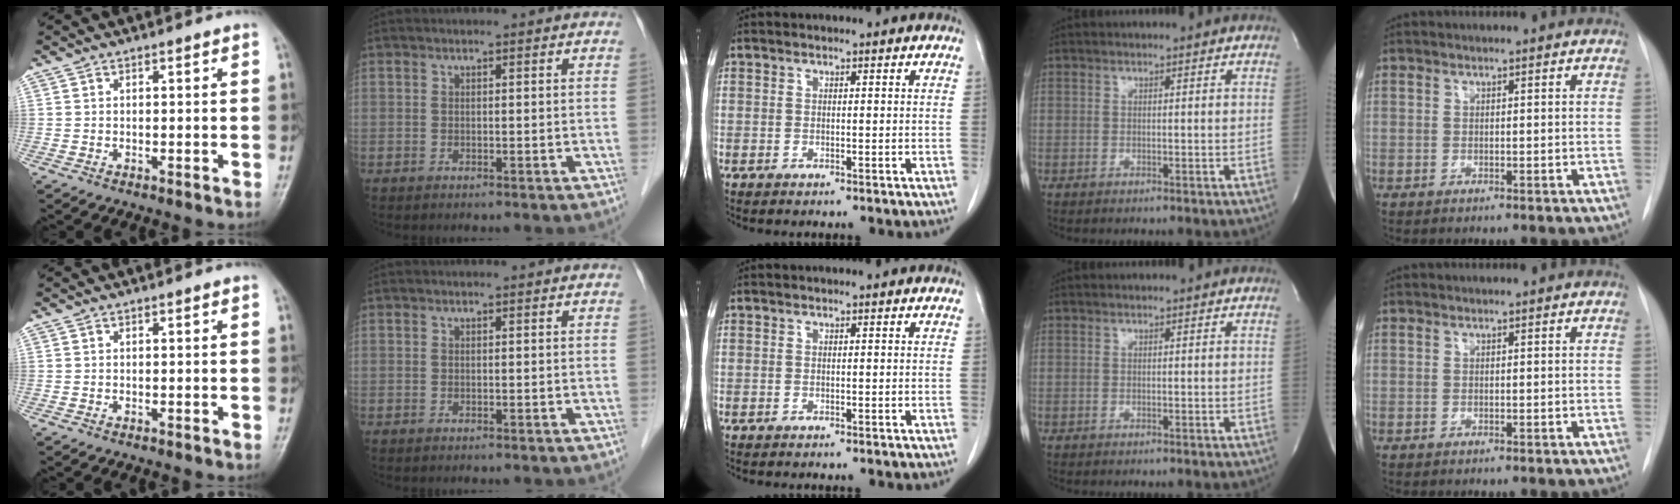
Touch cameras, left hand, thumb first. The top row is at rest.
{}